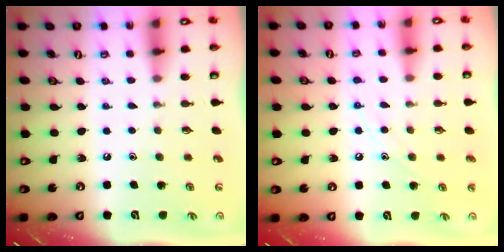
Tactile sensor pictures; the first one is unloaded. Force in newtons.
{"total": 7.5, "press": 7.5, "slide": 0.7}